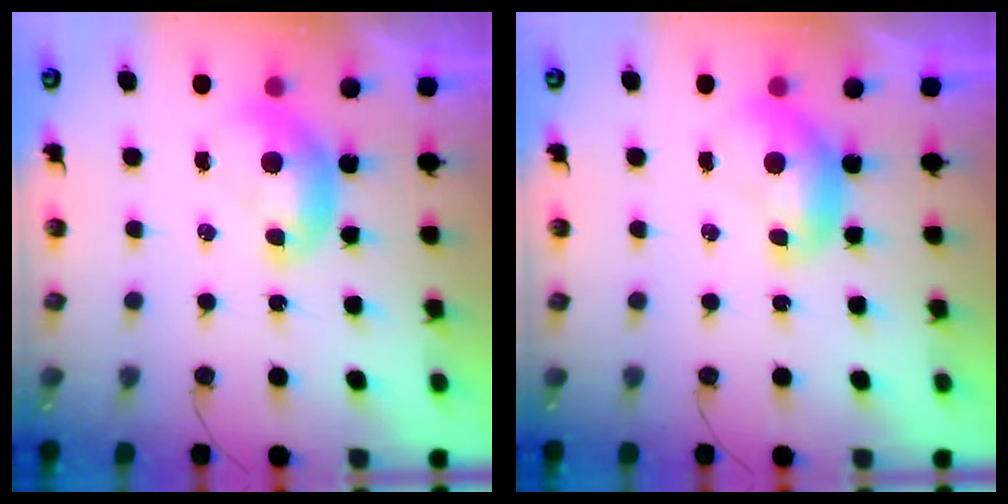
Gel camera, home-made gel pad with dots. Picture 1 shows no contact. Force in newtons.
{"total": 0.0}